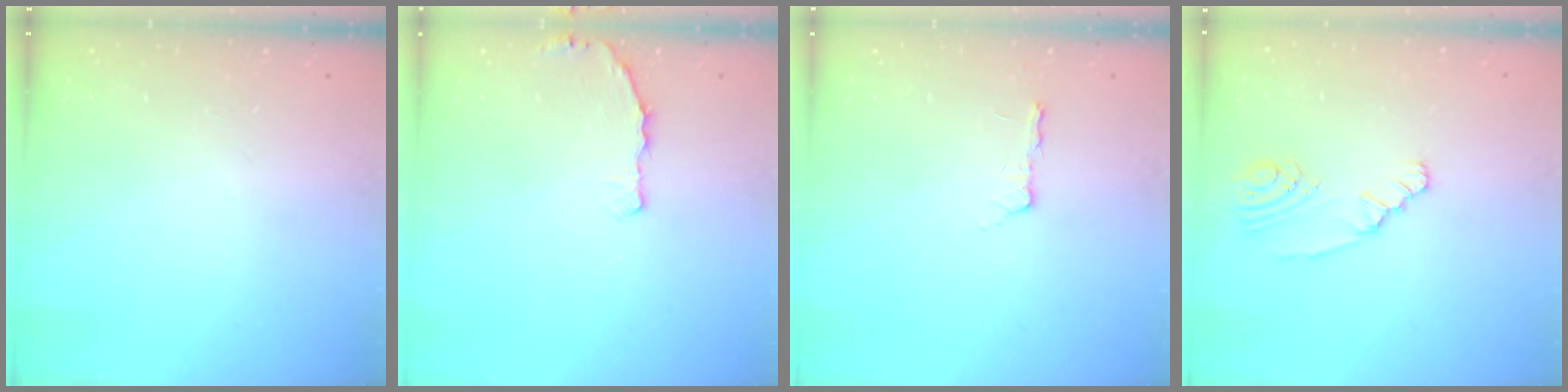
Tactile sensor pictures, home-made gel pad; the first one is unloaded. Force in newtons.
{"total": 4.1, "press": 3.8, "slide": 1.6}
{"total": 2.2, "press": 2.1, "slide": 0.4}
{"total": 4.7, "press": 4.5, "slide": 1.3}